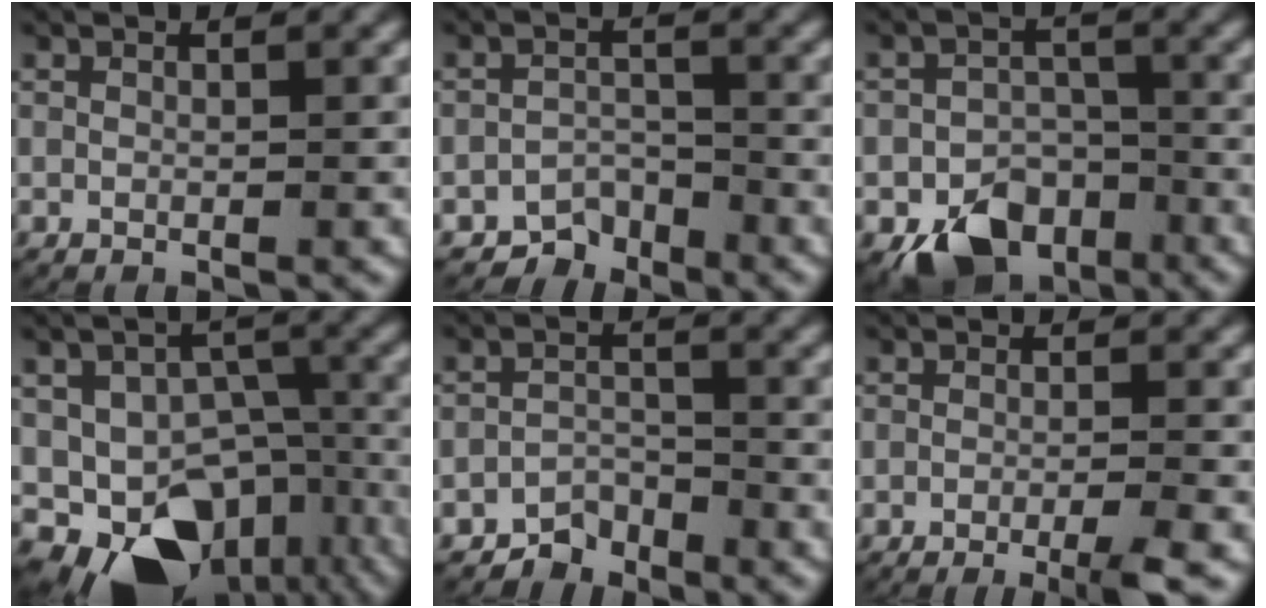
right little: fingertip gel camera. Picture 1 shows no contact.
{"total": 4.1, "force": [-3.4, 2.2, 0.6], "torque": [-0.005, -0.014, -0.060]}
{"total": 6.2, "force": [-4.7, 3.6, 2.0], "torque": [-0.011, -0.017, -0.086]}
{"total": 12.1, "force": [-5.7, 8.8, 5.9], "torque": [-0.095, -0.051, -0.080]}
{"total": 2.9, "force": [-2.6, 1.3, 0.4], "torque": [-0.006, -0.009, -0.049]}
{"total": 2.9, "force": [-2.0, 0.1, 2.1], "torque": [-0.032, -0.004, -0.033]}